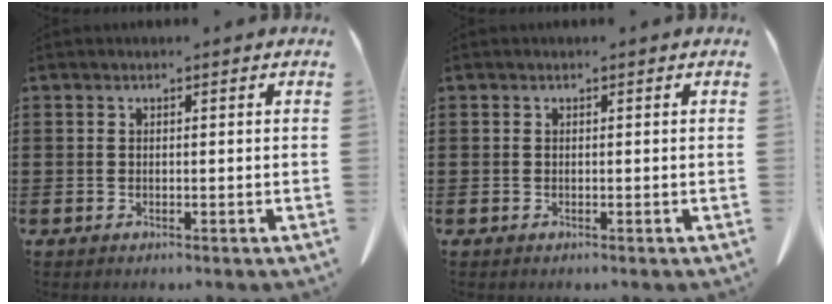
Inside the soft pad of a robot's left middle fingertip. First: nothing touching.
{"total": 0.0}